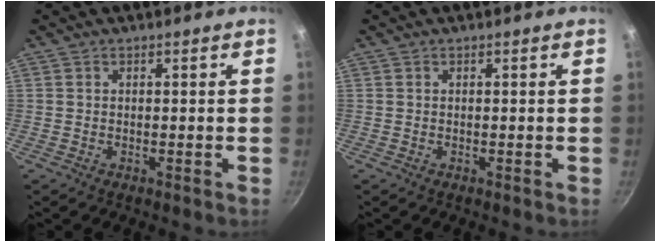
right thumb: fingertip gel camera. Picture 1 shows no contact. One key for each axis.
{"total": 0.0}